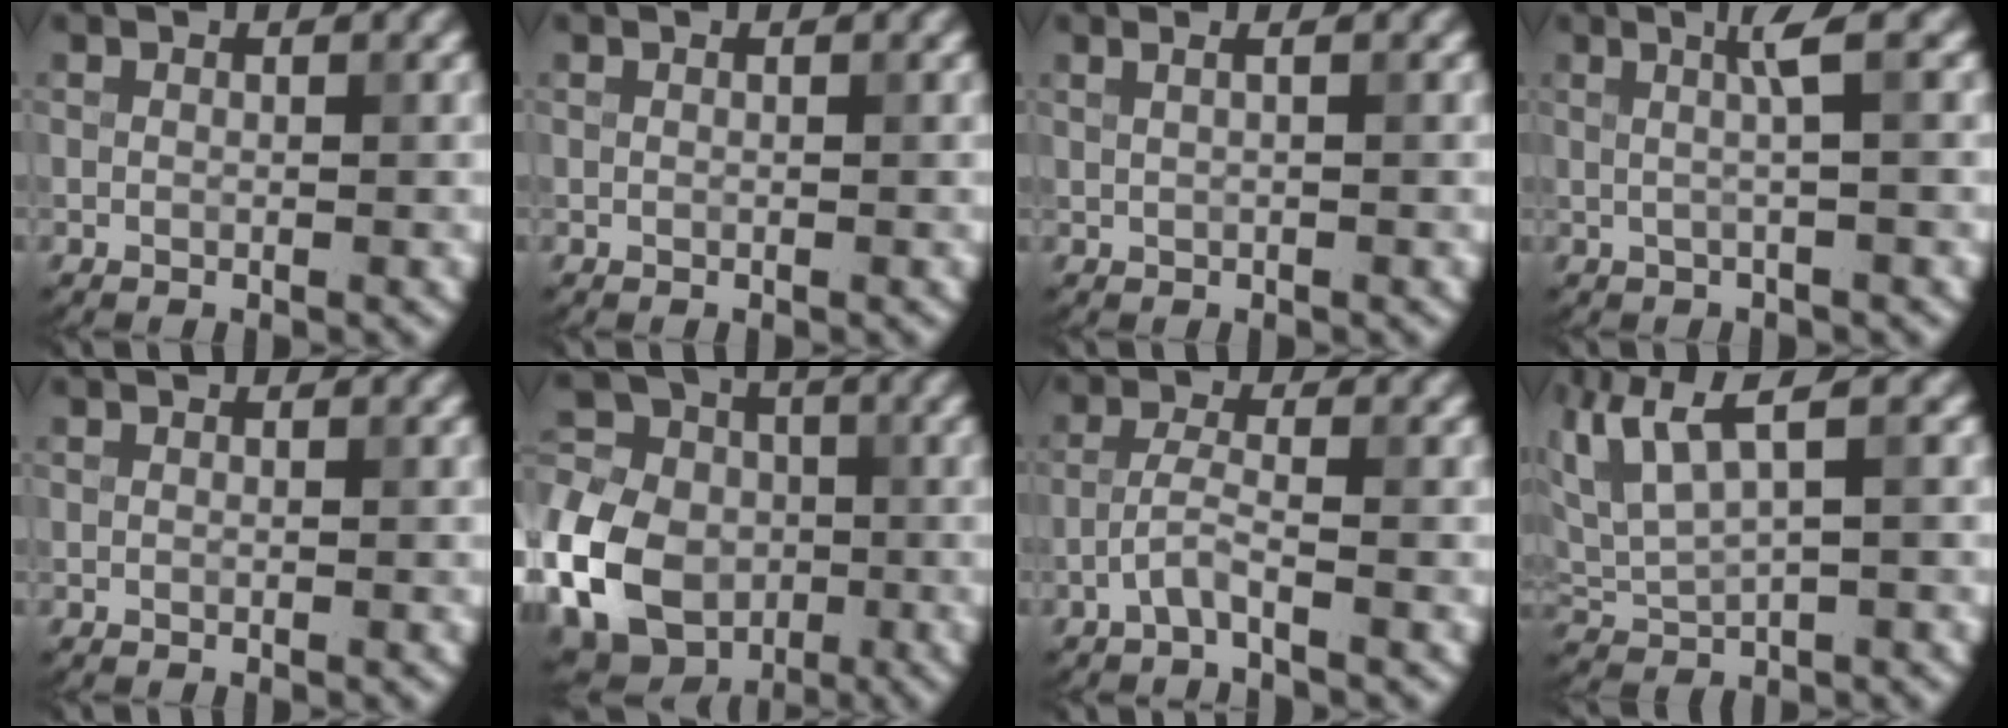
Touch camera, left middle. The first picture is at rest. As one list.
[{"total": 0.0}, {"total": 2.6, "force": [1.2, 1.4, 1.9], "torque": [-0.008, 0.011, -0.011]}, {"total": 2.6, "force": [0.3, 0.3, 2.6], "torque": [-0.046, 0.007, 0.003]}, {"total": 0.0}, {"total": 13.1, "force": [-4.0, 10.2, 7.2], "torque": [-0.189, -0.011, -0.098]}, {"total": 2.0, "force": [-1.2, 0.2, 1.6], "torque": [-0.034, 0.009, -0.031]}, {"total": 5.6, "force": [3.0, 1.6, 4.4], "torque": [-0.101, 0.015, 0.058]}]